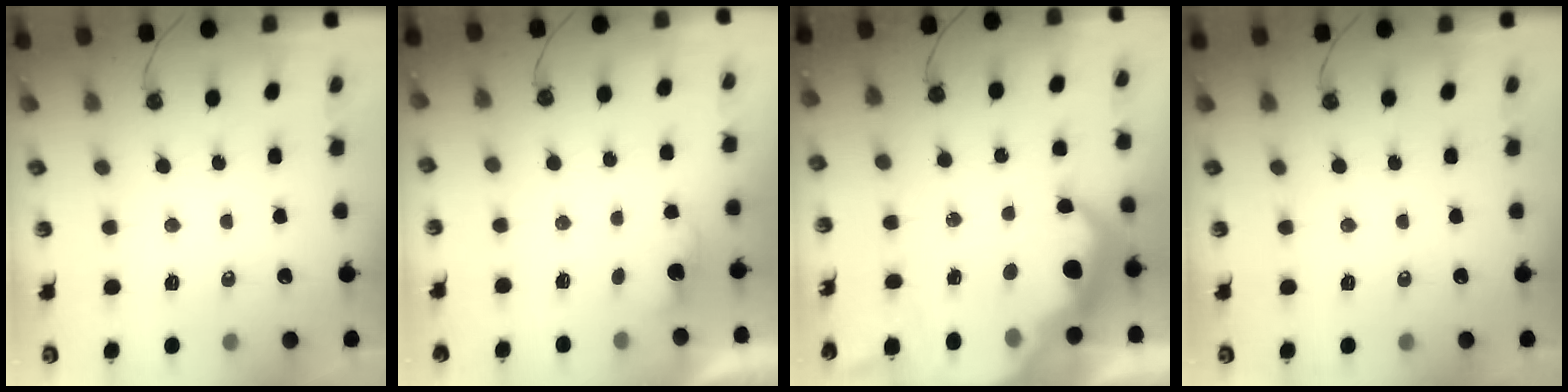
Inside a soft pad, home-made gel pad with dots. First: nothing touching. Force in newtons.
{"total": 1.7, "press": 1.5, "slide": 0.8}
{"total": 15.7, "press": 15.6, "slide": 1.2}
{"total": 0.0}